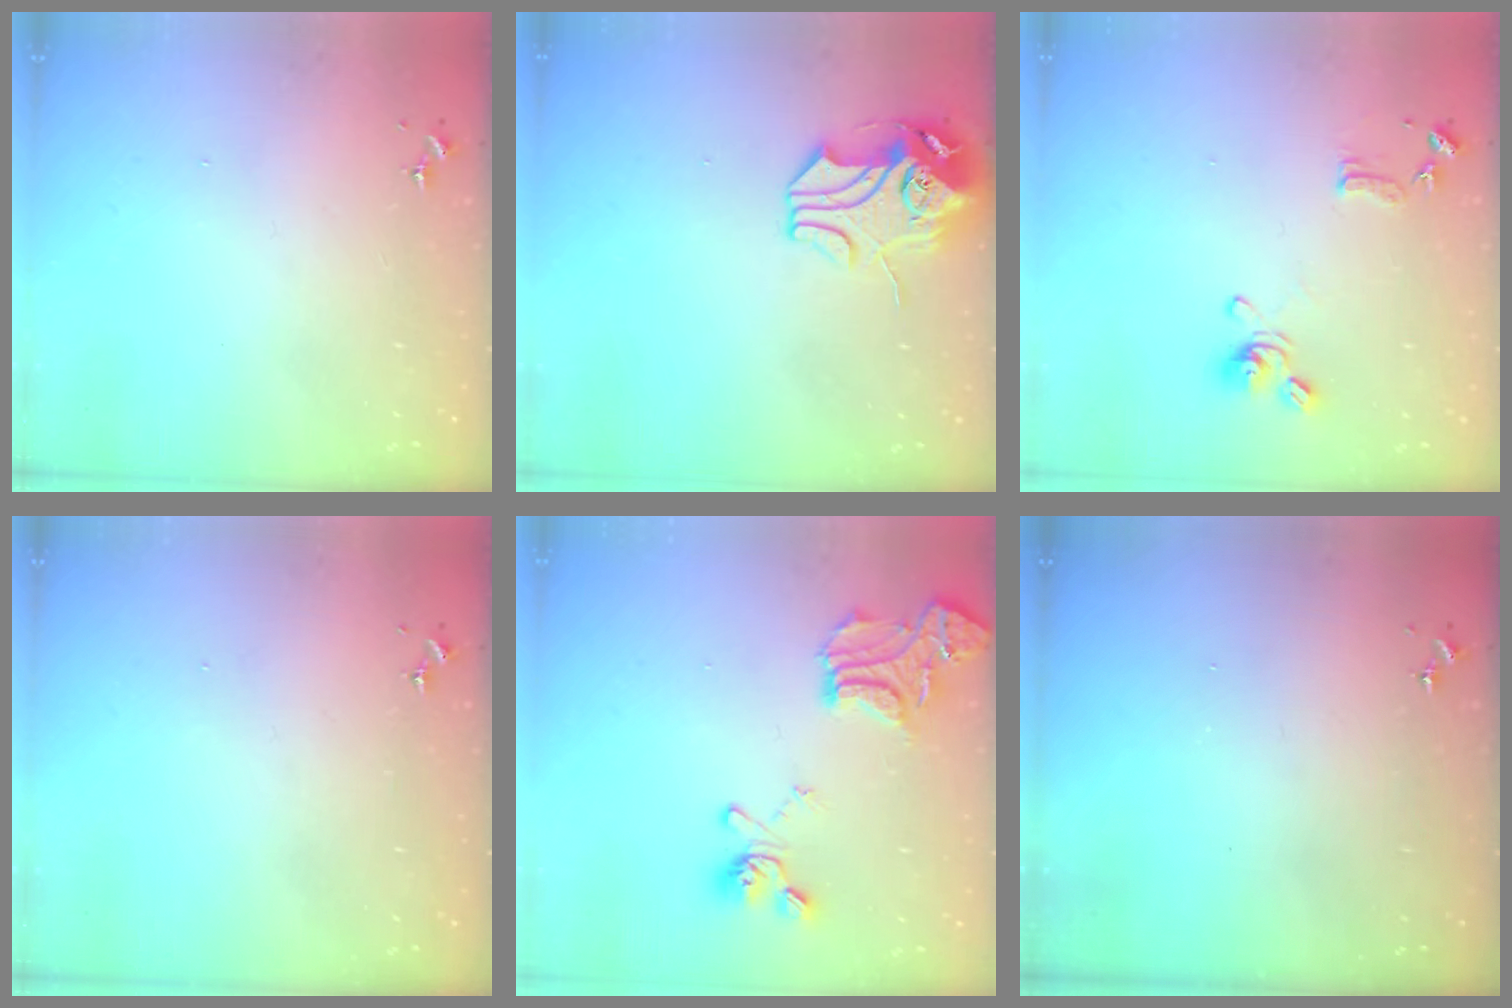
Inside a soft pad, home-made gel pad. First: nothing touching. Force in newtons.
{"total": 10.3, "press": 10.2, "slide": 1.7}
{"total": 9.8, "press": 9.7, "slide": 1.7}
{"total": 0.0}
{"total": 17.7, "press": 17.7, "slide": 1.6}
{"total": 0.0}